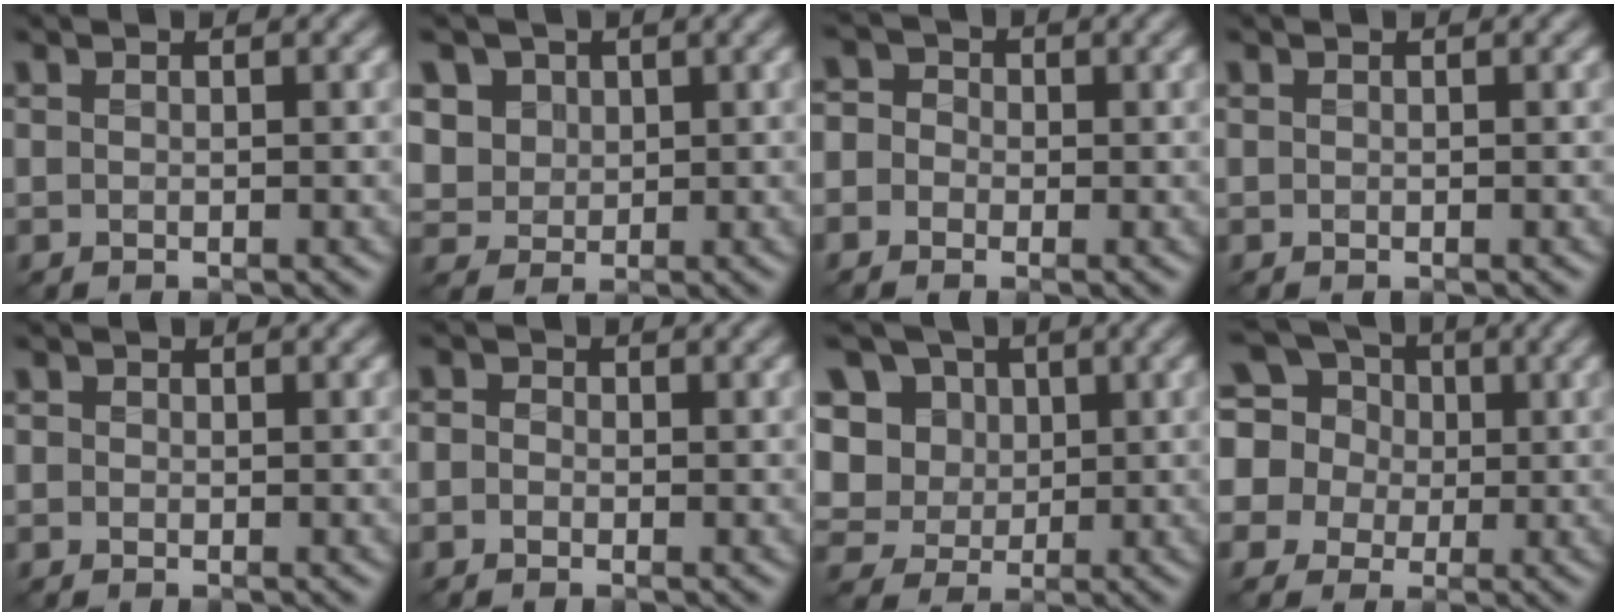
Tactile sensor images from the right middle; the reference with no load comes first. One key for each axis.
{"total": 5.6, "fx": 2.7, "fy": 4.4, "fz": 2.1, "tx": -0.062, "ty": 0.007, "tz": 0.045}
{"total": 3.4, "fx": -0.7, "fy": 3.2, "fz": 1.1, "tx": -0.004, "ty": 0.019, "tz": -0.044}
{"total": 0.0}
{"total": 0.7, "fx": -0.1, "fy": 0.7, "fz": 0.1, "tx": 0.002, "ty": -0.001, "tz": -0.003}
{"total": 1.7, "fx": -0.1, "fy": 1.5, "fz": 0.8, "tx": 0.000, "ty": 0.008, "tz": -0.021}
{"total": 12.1, "fx": 4.4, "fy": 10.0, "fz": 5.4, "tx": -0.143, "ty": 0.029, "tz": 0.070}
{"total": 13.6, "fx": 3.4, "fy": 11.9, "fz": 5.5, "tx": -0.162, "ty": 0.038, "tz": 0.028}